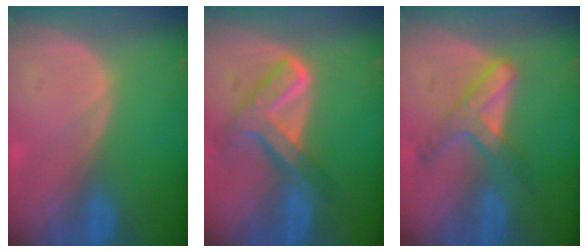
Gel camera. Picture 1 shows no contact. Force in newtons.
{"total": 7.7, "press": 6.5, "slide": 4.1}
{"total": 6.2, "press": 5.6, "slide": 2.7}